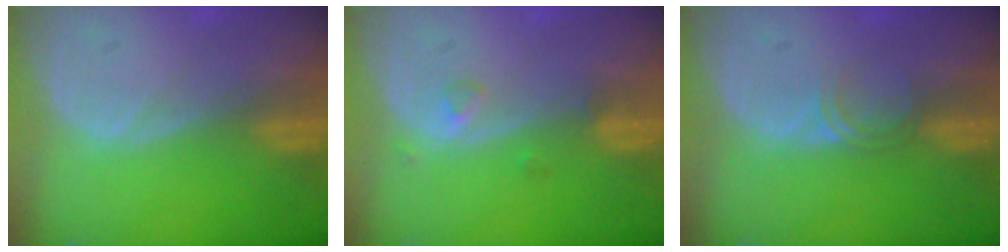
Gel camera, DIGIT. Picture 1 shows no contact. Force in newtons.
{"total": 1.5, "press": 1.5, "slide": 0.1}
{"total": 1.8, "press": 1.5, "slide": 1.1}